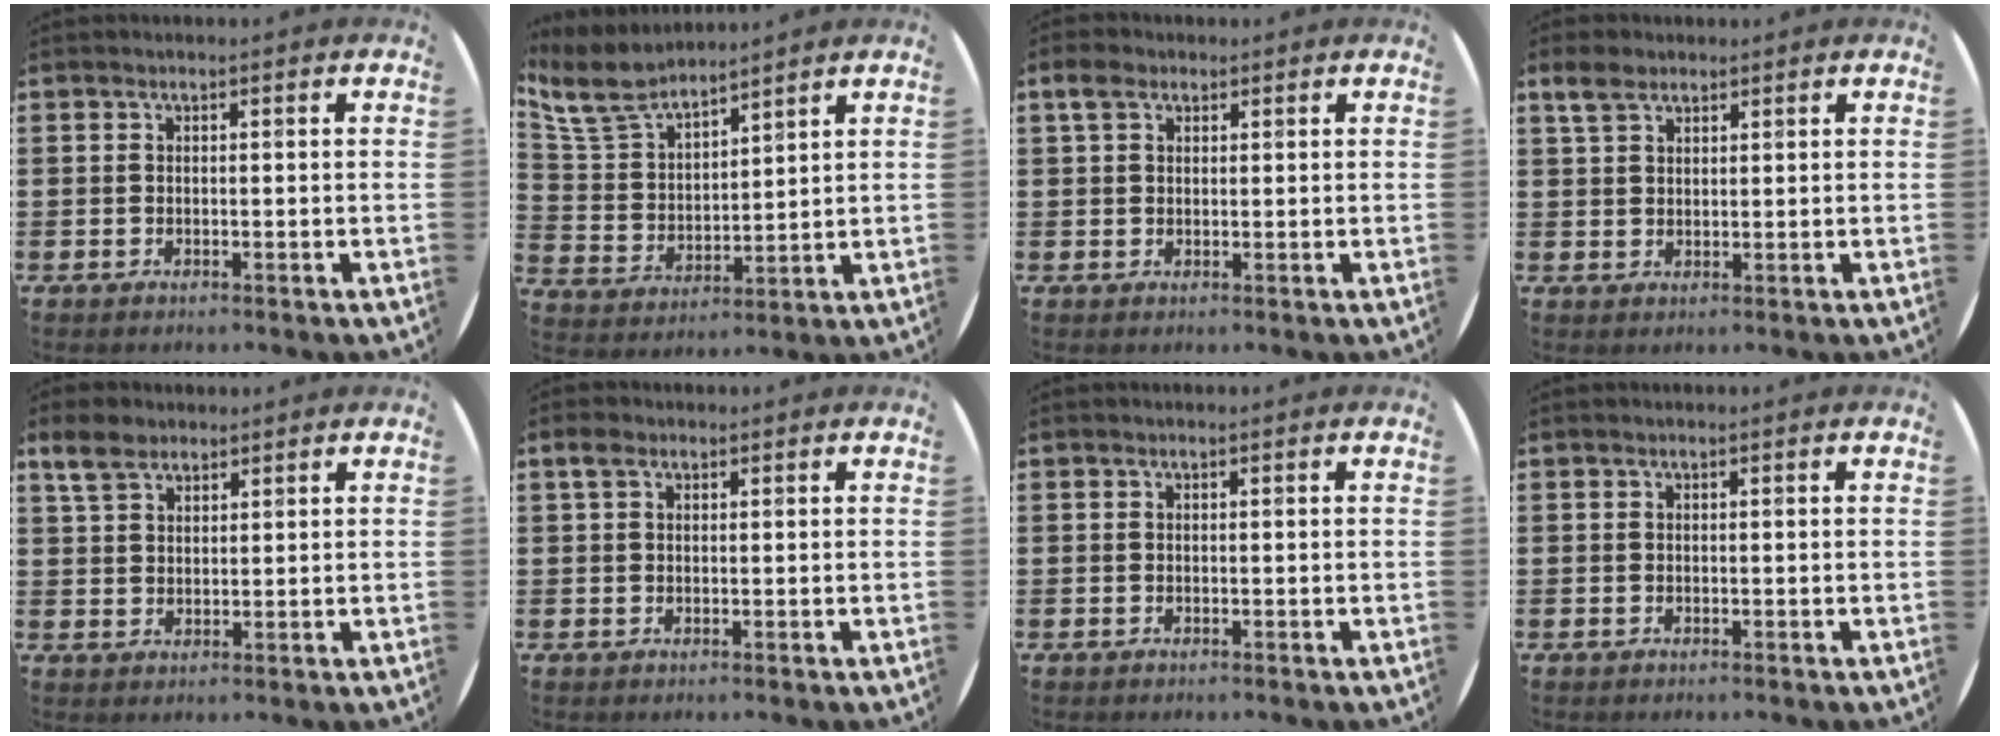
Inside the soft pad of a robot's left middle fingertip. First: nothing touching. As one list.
[{"total": 7.4, "force": [6.8, 2.0, 2.1], "torque": [-0.068, -0.026, 0.124]}, {"total": 2.6, "force": [1.7, 1.5, 1.3], "torque": [-0.012, 0.001, 0.028]}, {"total": 3.2, "force": [2.4, 1.6, 1.3], "torque": [-0.023, 0.003, 0.045]}, {"total": 4.5, "force": [3.4, 2.3, 1.8], "torque": [-0.044, 0.006, 0.065]}, {"total": 1.6, "force": [1.1, 1.0, 0.8], "torque": [-0.009, 0.004, 0.018]}, {"total": 0.0}, {"total": 0.0}]